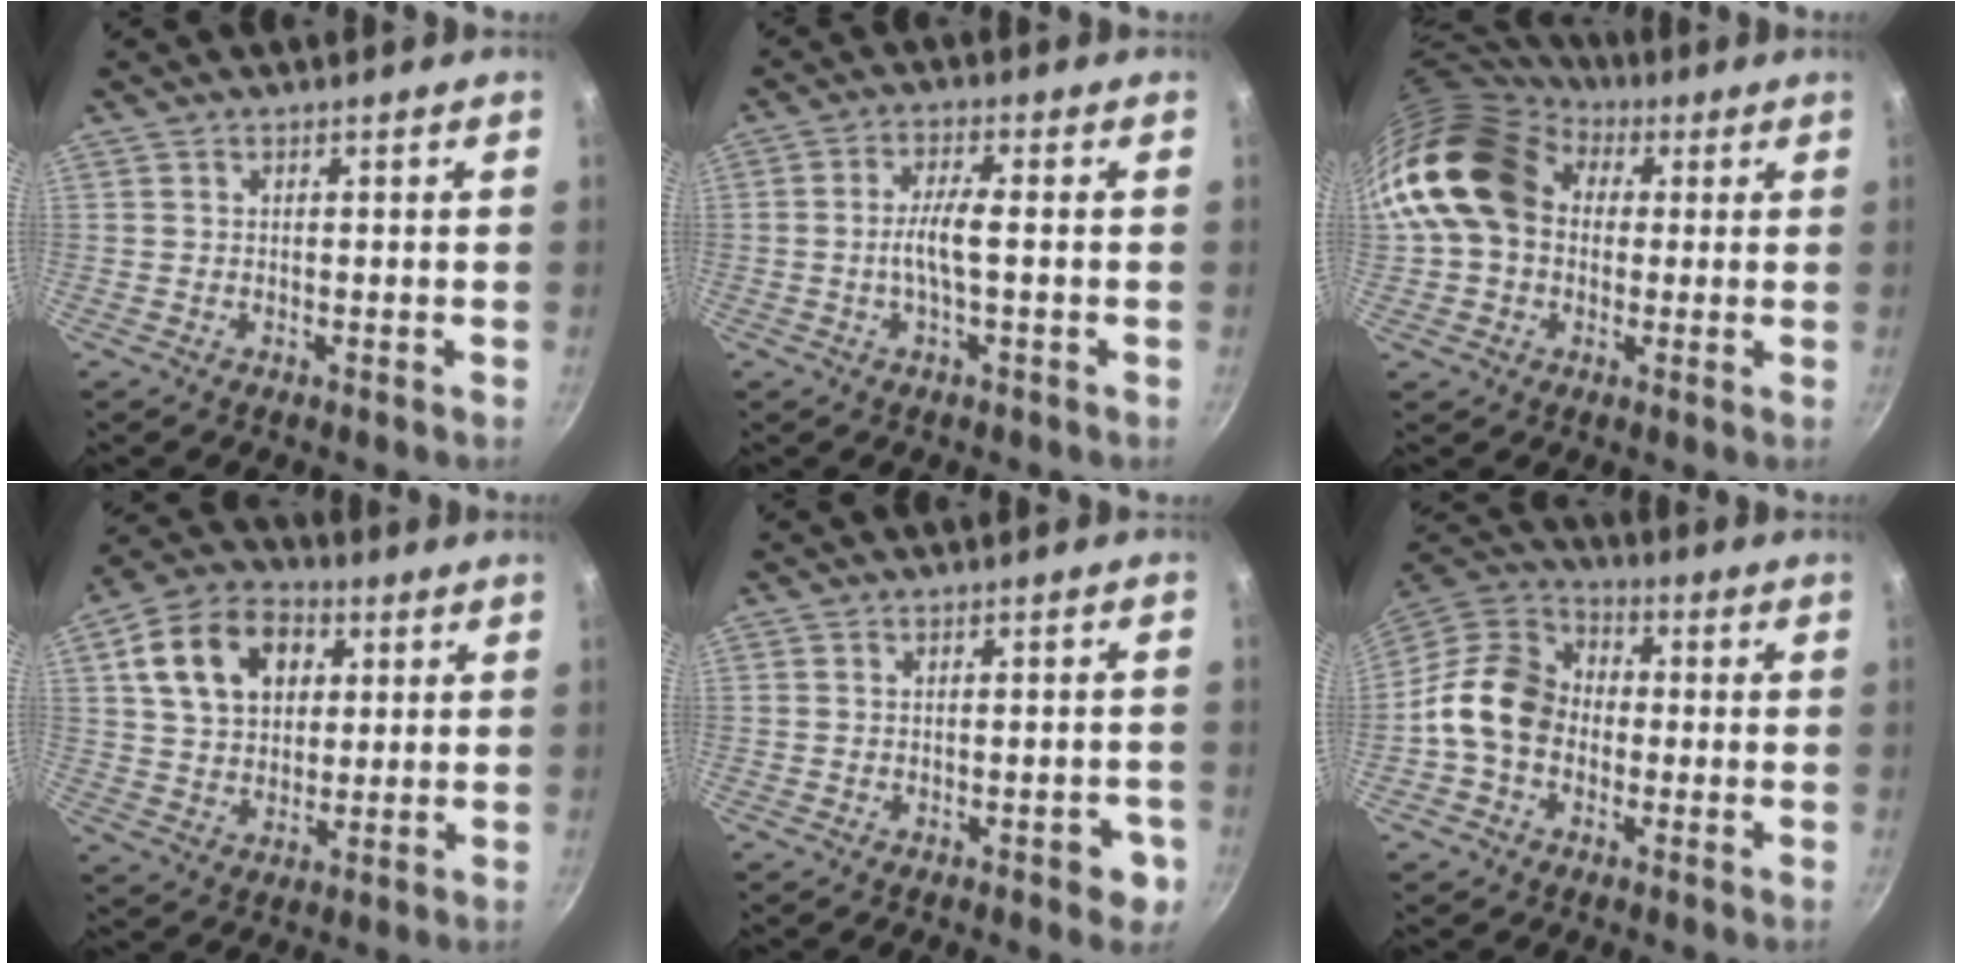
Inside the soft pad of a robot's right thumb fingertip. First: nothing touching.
{"total": 5.4, "force": [-0.8, 1.1, 5.2], "torque": [-0.110, 0.015, -0.020]}
{"total": 16.6, "force": [3.2, 13.0, 9.8], "torque": [-0.159, 0.029, 0.044]}
{"total": 15.2, "force": [4.6, 11.0, 9.4], "torque": [-0.141, 0.006, 0.070]}
{"total": 4.3, "force": [-1.9, 1.8, 3.4], "torque": [-0.030, 0.012, -0.022]}
{"total": 12.6, "force": [-2.1, 9.8, 7.5], "torque": [-0.103, 0.036, -0.064]}